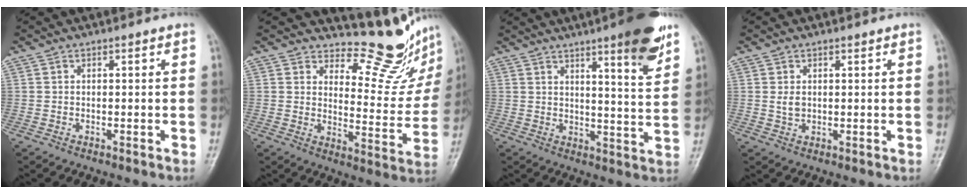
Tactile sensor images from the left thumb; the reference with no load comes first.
{"total": 13.5, "force": [11.8, 4.2, 4.9], "torque": [-0.027, -0.124, 0.150]}
{"total": 11.8, "force": [7.3, 1.5, 9.1], "torque": [-0.109, -0.043, 0.099]}
{"total": 2.0, "force": [0.6, 1.4, 1.3], "torque": [-0.017, -0.005, 0.014]}